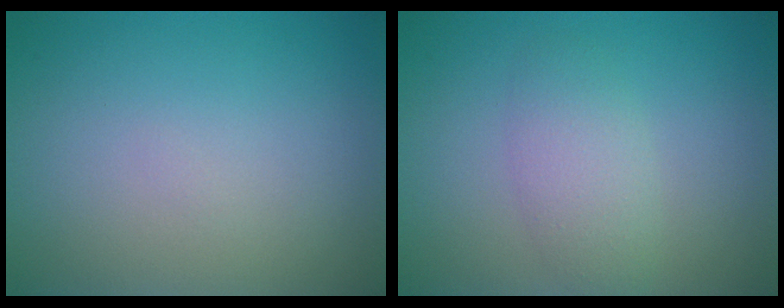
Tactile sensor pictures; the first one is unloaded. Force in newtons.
{"total": 2.7, "press": 2.7, "slide": 0.1}